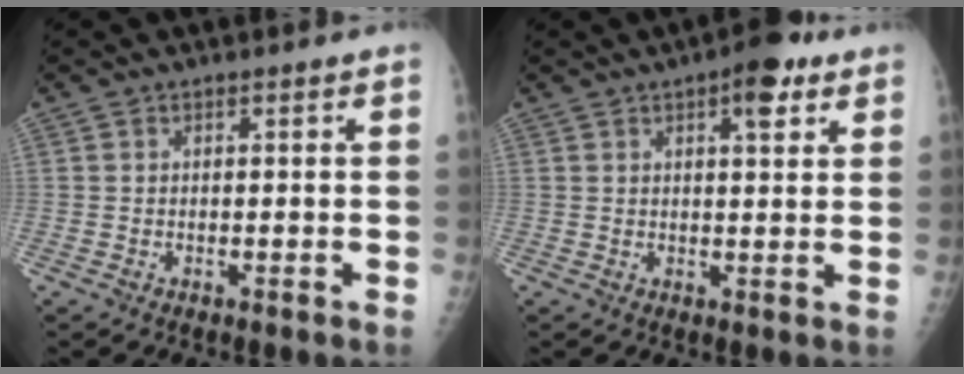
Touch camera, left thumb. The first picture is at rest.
{"total": 6.8, "force": [3.6, 2.5, 5.2], "torque": [-0.055, -0.011, 0.043]}